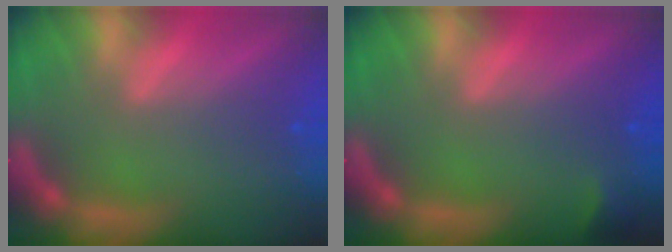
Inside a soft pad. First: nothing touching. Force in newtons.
{"total": 1.4}